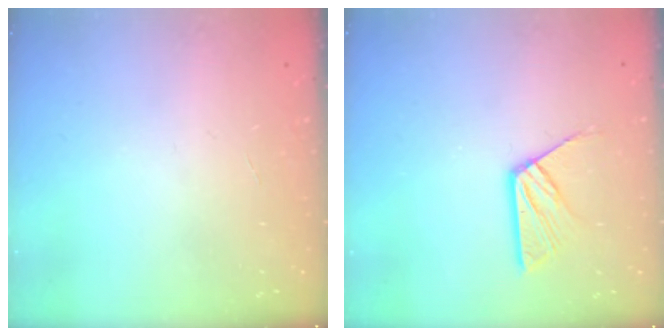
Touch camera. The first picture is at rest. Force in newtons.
{"total": 8.6, "press": 8.6, "slide": 0.7}